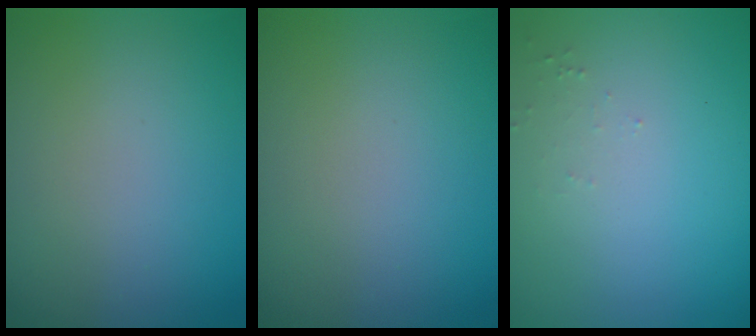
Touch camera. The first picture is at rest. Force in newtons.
{"total": 0.0}
{"total": 0.6, "press": 0.6, "slide": 0.2}